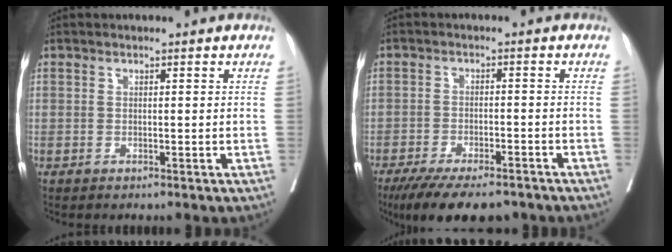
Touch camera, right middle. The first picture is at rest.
{"total": 12.2, "force": [-9.6, 3.7, 6.5], "torque": [-0.106, -0.017, -0.145]}